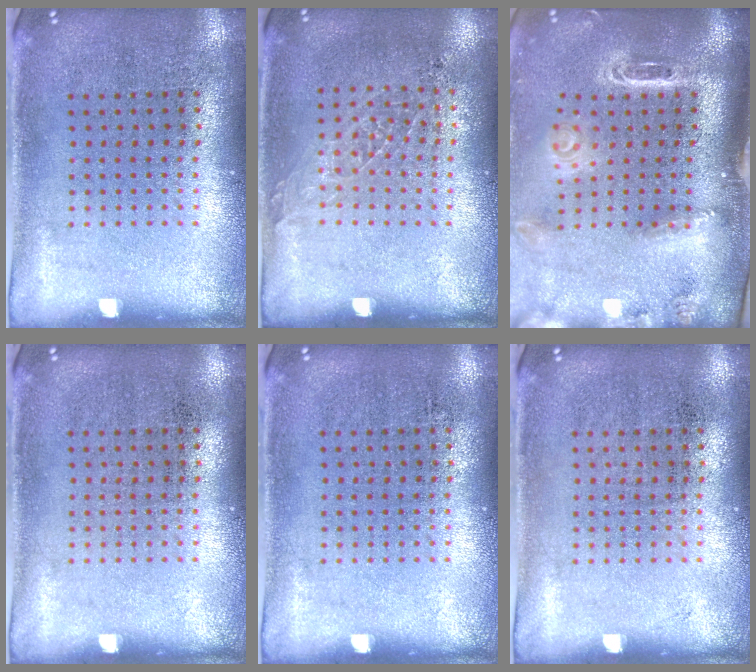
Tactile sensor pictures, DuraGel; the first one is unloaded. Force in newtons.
{"total": 0.9, "press": 0.8, "slide": 0.2}
{"total": 3.0, "press": 2.1, "slide": 2.1}
{"total": 0.0}
{"total": 0.0}
{"total": 0.0}